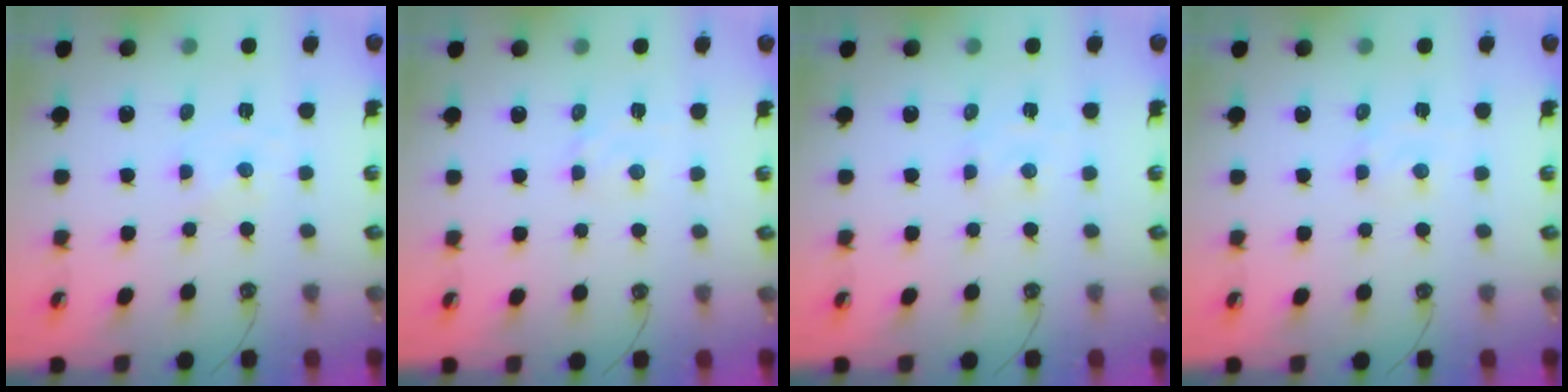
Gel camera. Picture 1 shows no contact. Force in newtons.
{"total": 1.8, "press": 1.8, "slide": 0.3}
{"total": 1.4, "press": 1.4, "slide": 0.3}
{"total": 2.6, "press": 2.6, "slide": 0.3}